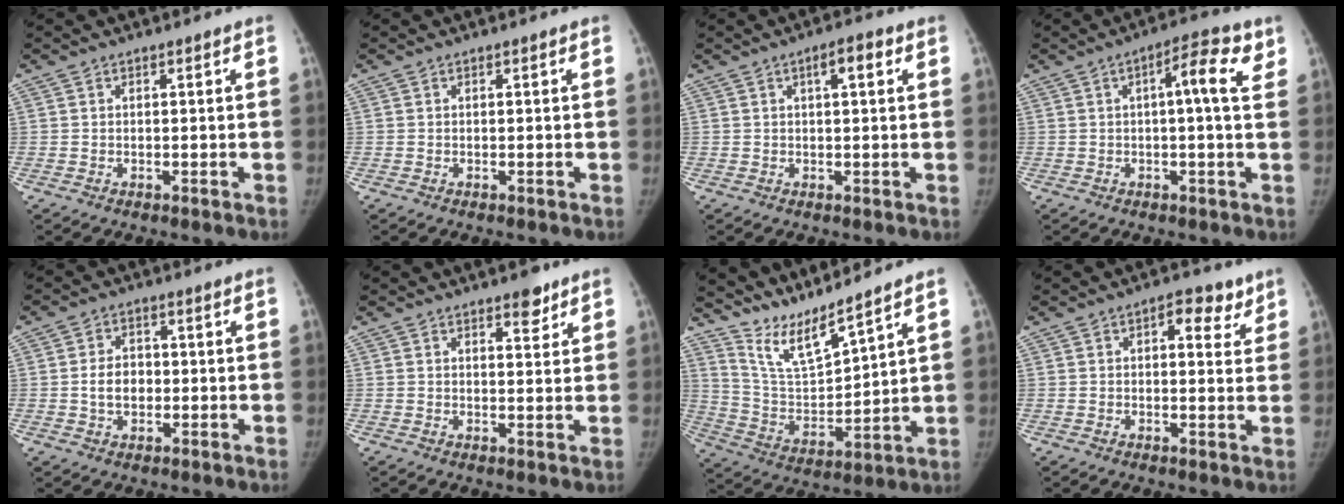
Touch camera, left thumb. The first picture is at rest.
{"total": 0.0}
{"total": 3.9, "force": [1.5, 1.2, 3.3], "torque": [-0.046, 0.007, 0.020]}
{"total": 7.5, "force": [2.2, 1.9, 7.0], "torque": [-0.091, 0.011, 0.023]}
{"total": 5.1, "force": [-0.5, 3.8, 3.4], "torque": [-0.046, 0.011, -0.009]}
{"total": 3.6, "force": [2.5, 1.6, 2.0], "torque": [-0.005, -0.013, 0.033]}
{"total": 10.7, "force": [9.7, 0.4, 4.7], "torque": [-0.085, -0.073, 0.203]}
{"total": 5.9, "force": [3.1, 3.1, 4.0], "torque": [-0.022, -0.008, 0.034]}